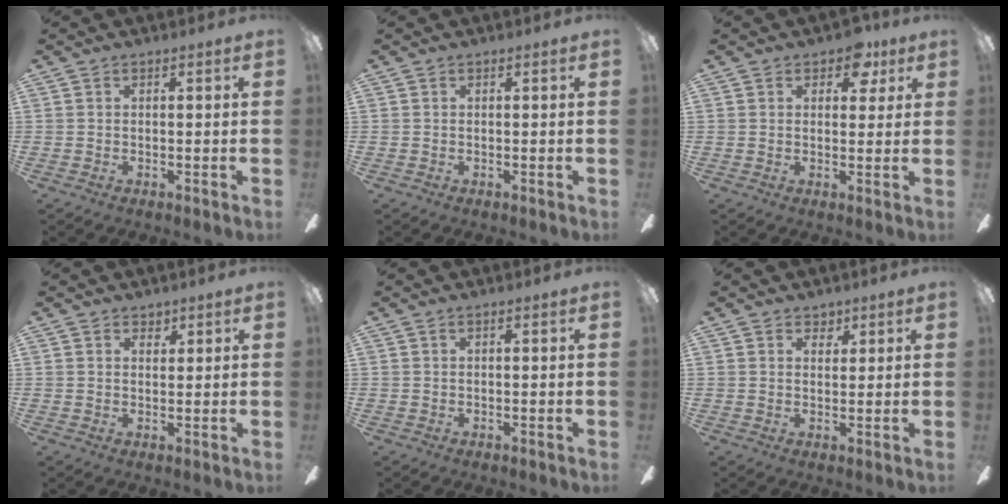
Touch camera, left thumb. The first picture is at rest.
{"total": 0.0}
{"total": 6.4, "force": [4.0, 3.9, 3.3], "torque": [-0.034, -0.010, 0.067]}
{"total": 2.2, "force": [1.7, 1.4, 0.3], "torque": [0.007, -0.005, 0.028]}
{"total": 0.0}
{"total": 2.7, "force": [2.0, 1.8, 0.3], "torque": [0.003, -0.005, 0.034]}